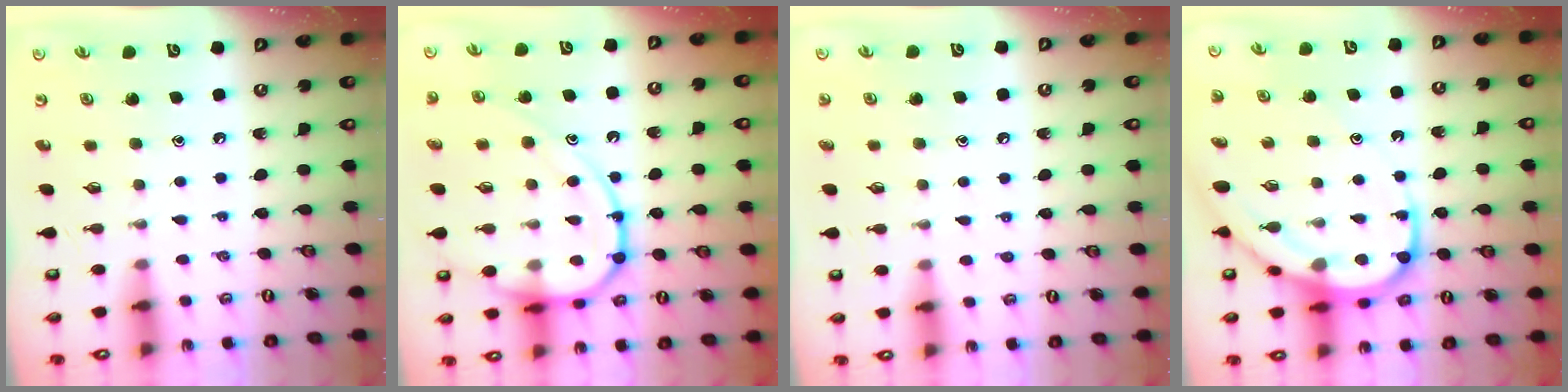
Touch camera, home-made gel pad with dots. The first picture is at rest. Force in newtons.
{"total": 14.9, "press": 14.8, "slide": 1.3}
{"total": 3.5, "press": 3.5, "slide": 0.4}
{"total": 14.0, "press": 14.0, "slide": 1.2}